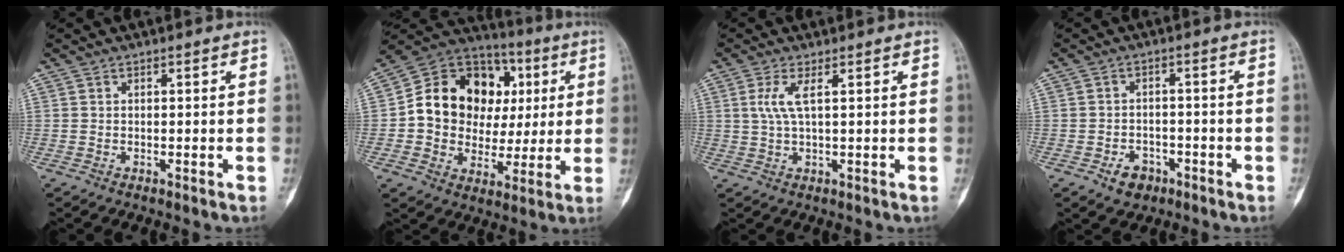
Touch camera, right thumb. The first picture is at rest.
{"total": 19.7, "force": [2.8, 16.1, 10.9], "torque": [-0.130, 0.036, 0.053]}
{"total": 3.8, "force": [1.1, 0.7, 3.5], "torque": [-0.091, 0.001, 0.027]}
{"total": 4.3, "force": [-2.4, 3.2, 1.8], "torque": [-0.014, 0.018, -0.033]}